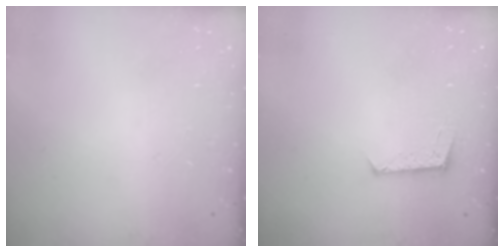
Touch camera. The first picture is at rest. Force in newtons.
{"total": 6.1, "press": 6.0, "slide": 0.4}